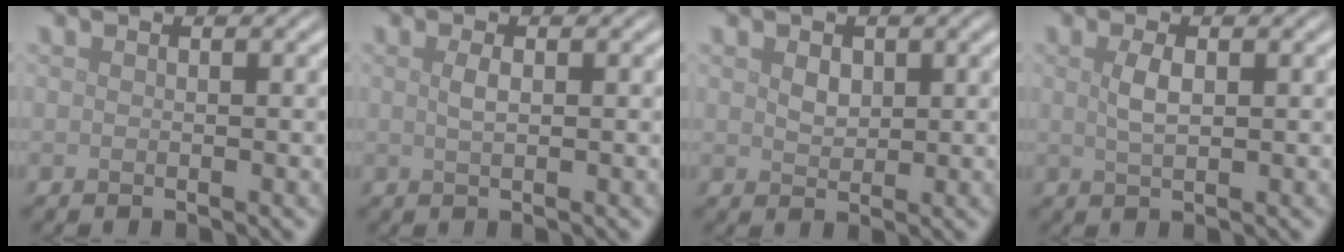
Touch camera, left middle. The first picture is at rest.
{"total": 1.3, "force": [0.3, 0.4, 1.2], "torque": [-0.024, 0.003, 0.005]}
{"total": 1.4, "force": [0.6, 1.0, 0.8], "torque": [-0.016, -0.001, 0.014]}
{"total": 1.9, "force": [0.5, 0.7, 1.7], "torque": [-0.038, 0.002, 0.011]}